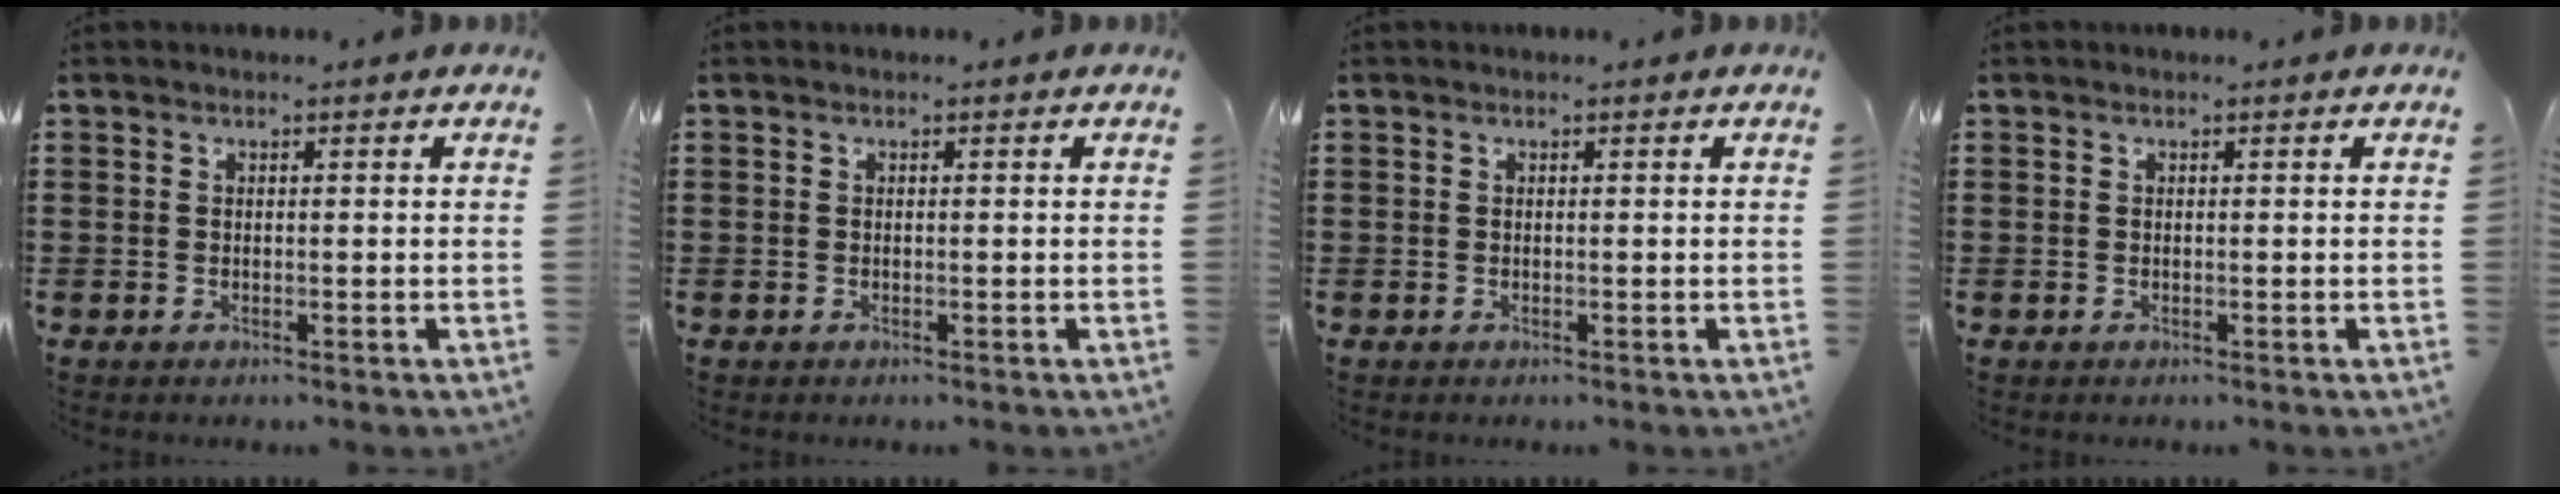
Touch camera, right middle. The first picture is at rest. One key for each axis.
{"total": 0.0}
{"total": 0.0}
{"total": 0.0}